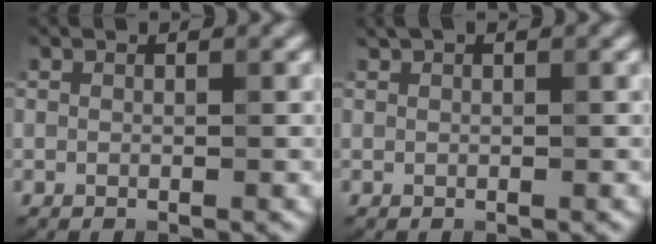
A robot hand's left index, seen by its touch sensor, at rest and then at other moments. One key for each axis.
{"total": 0.8, "fx": 0.6, "fy": 0.3, "fz": 0.4, "tx": -0.006, "ty": 0.003, "tz": 0.011}